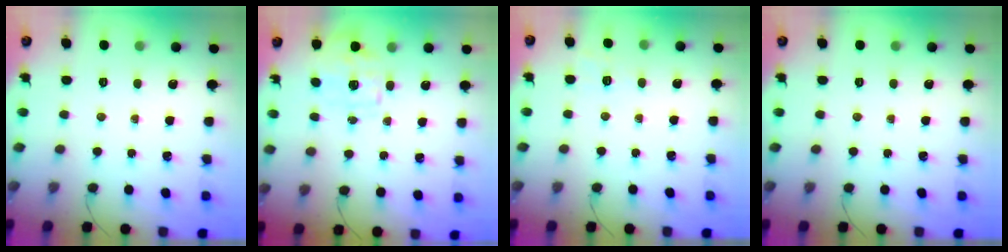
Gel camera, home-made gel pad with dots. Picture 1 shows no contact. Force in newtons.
{"total": 1.8, "press": 1.8, "slide": 0.5}
{"total": 1.9, "press": 0.0, "slide": 1.9}
{"total": 0.0}